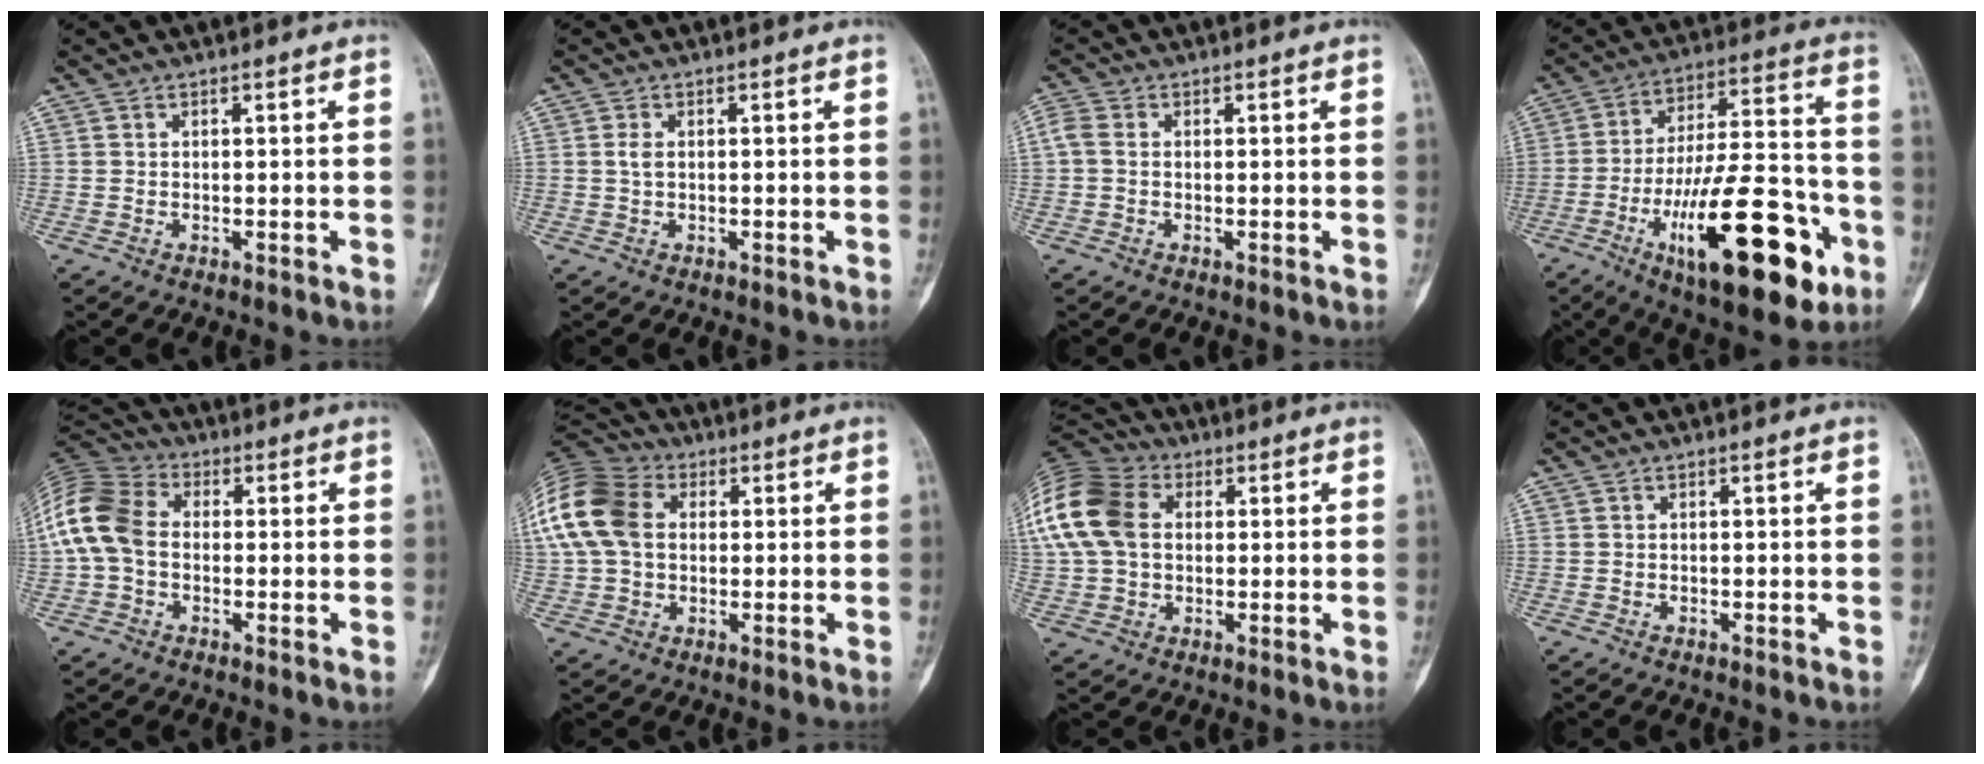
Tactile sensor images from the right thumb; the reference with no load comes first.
{"total": 1.5, "force": [0.2, 0.9, 1.2], "torque": [-0.024, 0.002, 0.002]}
{"total": 2.6, "force": [0.1, 1.9, 1.8], "torque": [-0.047, 0.006, -0.006]}
{"total": 26.4, "force": [-10.9, 9.2, 22.3], "torque": [-0.341, 0.048, -0.161]}
{"total": 12.2, "force": [-0.1, 8.9, 8.3], "torque": [-0.175, 0.031, -0.014]}
{"total": 17.6, "force": [3.3, 12.9, 11.6], "torque": [-0.254, 0.029, 0.052]}
{"total": 18.3, "force": [3.5, 13.2, 12.1], "torque": [-0.269, 0.030, 0.059]}
{"total": 0.0}